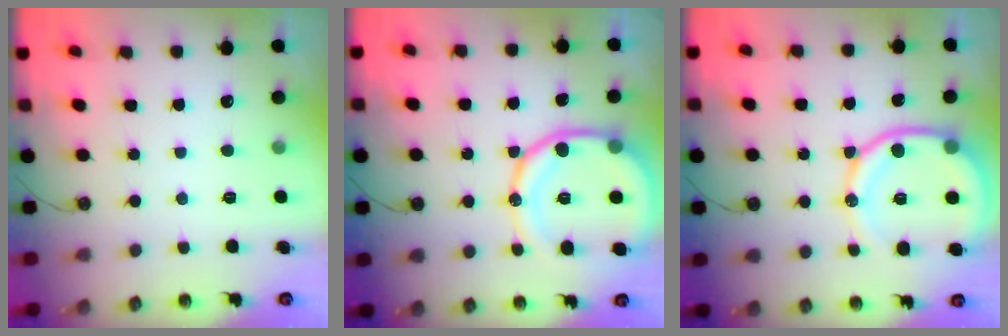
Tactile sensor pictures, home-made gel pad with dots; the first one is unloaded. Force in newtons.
{"total": 16.6, "press": 16.5, "slide": 2.0}
{"total": 14.7, "press": 14.6, "slide": 1.6}